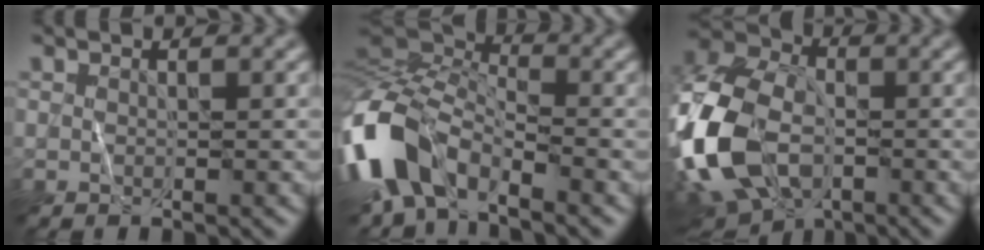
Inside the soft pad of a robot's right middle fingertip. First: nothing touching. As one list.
[{"total": 9.8, "force": [-5.2, 5.4, 6.2], "torque": [-0.136, -0.006, -0.118]}, {"total": 15.9, "force": [-4.3, 10.6, 11.1], "torque": [-0.270, -0.028, -0.085]}]